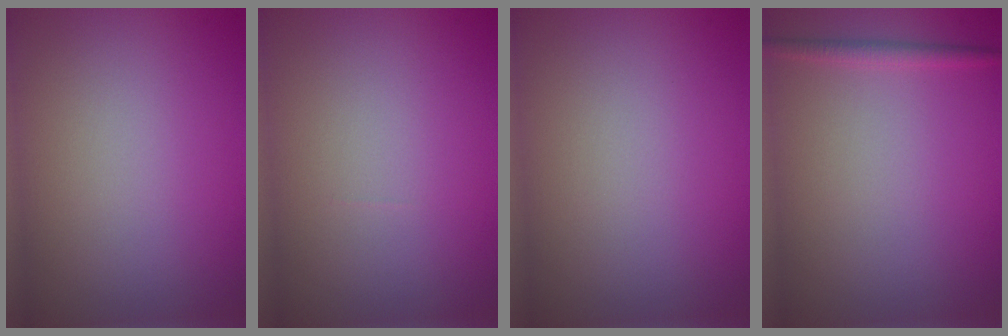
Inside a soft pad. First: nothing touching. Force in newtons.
{"total": 0.0}
{"total": 0.0}
{"total": 1.3, "press": 1.3, "slide": 0.1}